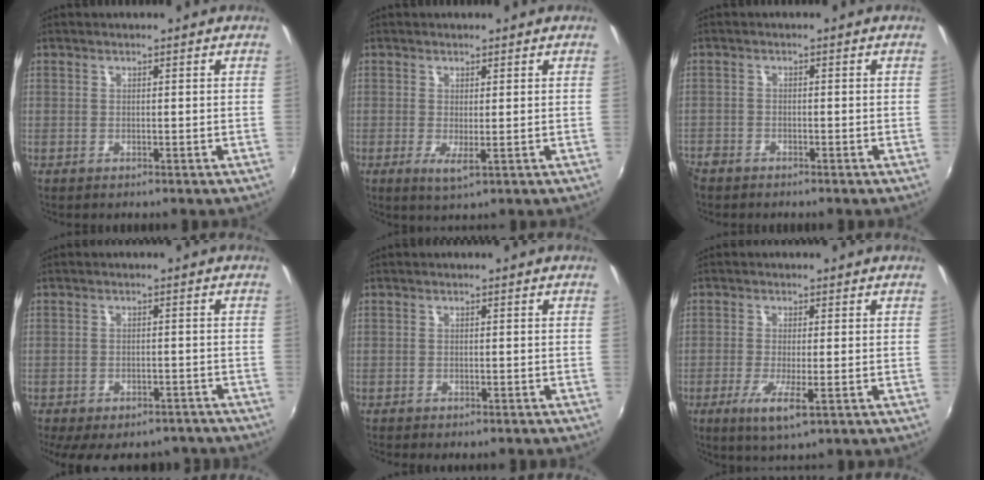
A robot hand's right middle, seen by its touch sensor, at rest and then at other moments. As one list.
[{"total": 2.6, "force": [-0.3, 0.4, 2.5], "torque": [-0.047, -0.011, -0.004]}, {"total": 3.1, "force": [-2.7, 1.3, 0.7], "torque": [-0.025, -0.010, -0.055]}, {"total": 14.8, "force": [-11.8, 5.9, 6.6], "torque": [-0.138, -0.021, -0.148]}, {"total": 2.1, "force": [-1.8, 0.6, 0.9], "torque": [-0.022, -0.012, -0.028]}, {"total": 5.3, "force": [-2.1, 0.6, 4.8], "torque": [-0.102, -0.017, -0.040]}]